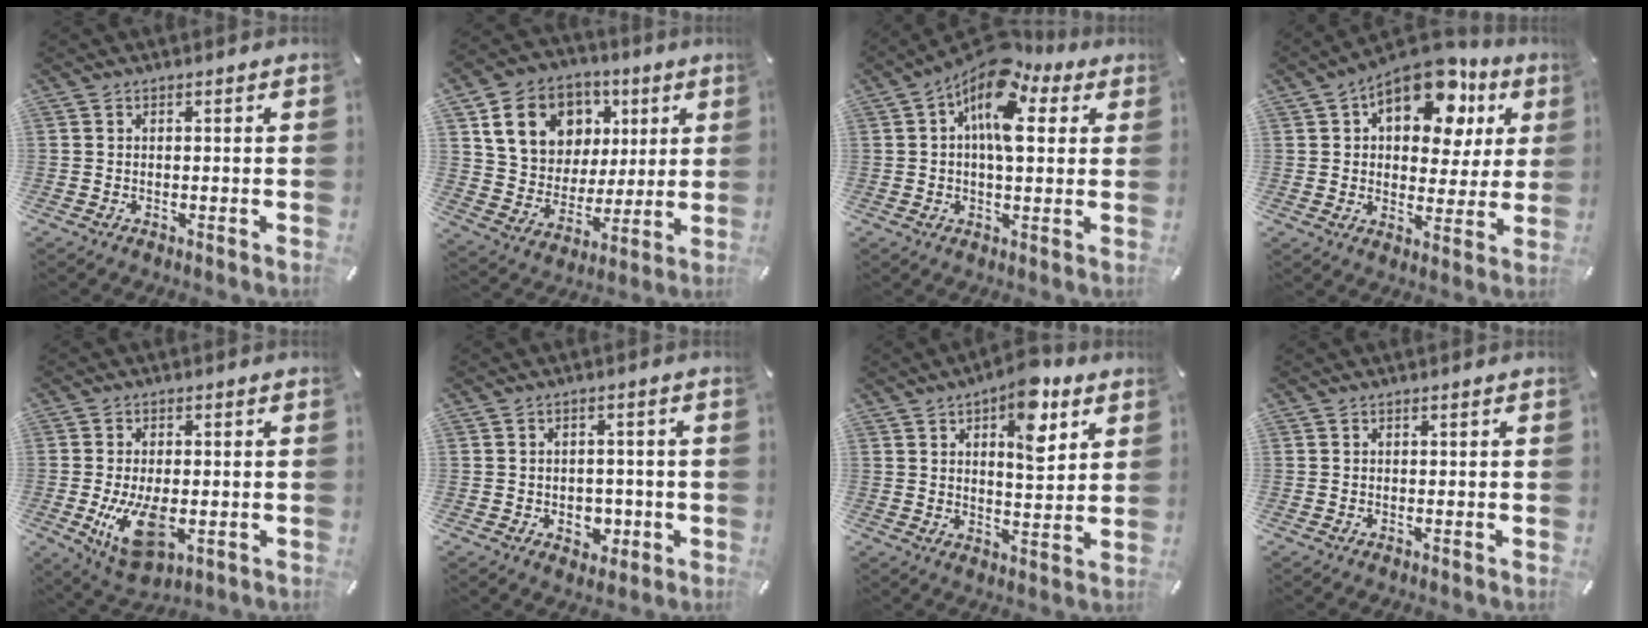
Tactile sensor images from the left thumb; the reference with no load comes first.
{"total": 15.8, "force": [6.4, 13.1, 6.0], "torque": [-0.101, -0.017, 0.126]}
{"total": 14.0, "force": [5.9, 6.5, 10.9], "torque": [-0.187, -0.035, 0.099]}
{"total": 16.4, "force": [8.3, 9.5, 10.5], "torque": [-0.147, -0.036, 0.140]}
{"total": 11.7, "force": [-1.8, 6.5, 9.6], "torque": [-0.180, -0.017, -0.029]}
{"total": 4.7, "force": [-1.0, 4.0, 2.3], "torque": [-0.017, -0.002, -0.020]}
{"total": 10.9, "force": [6.0, 4.9, 7.7], "torque": [-0.099, -0.028, 0.097]}
{"total": 0.0}